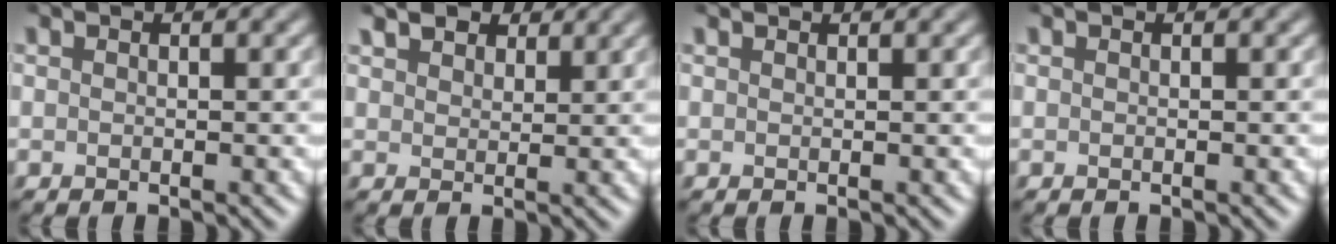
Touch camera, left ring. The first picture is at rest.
{"total": 3.5, "force": [2.7, 1.8, 1.3], "torque": [-0.033, 0.000, 0.050]}
{"total": 0.6, "force": [0.6, 0.0, 0.0], "torque": [-0.001, 0.001, 0.011]}
{"total": 0.0}